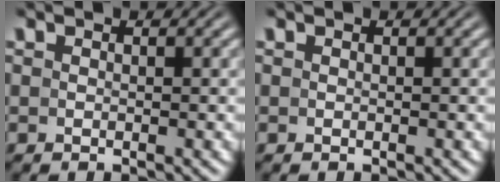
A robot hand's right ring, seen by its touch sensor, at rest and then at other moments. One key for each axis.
{"total": 0.0}